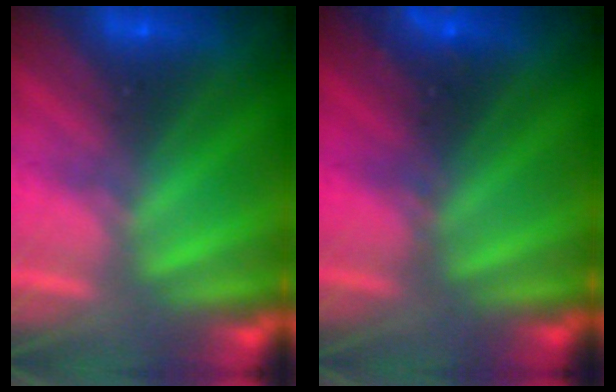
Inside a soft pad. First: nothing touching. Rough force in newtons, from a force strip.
{"total": 2.4}